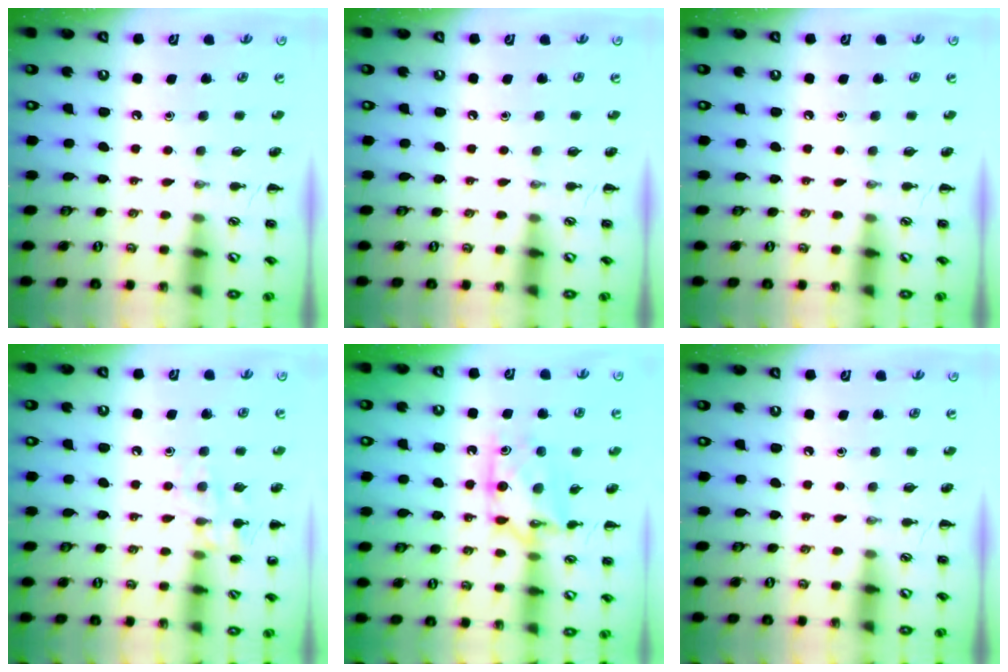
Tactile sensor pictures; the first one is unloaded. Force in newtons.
{"total": 0.0}
{"total": 0.0}
{"total": 9.1, "press": 9.1, "slide": 1.2}
{"total": 10.2, "press": 10.2, "slide": 0.9}
{"total": 0.0}